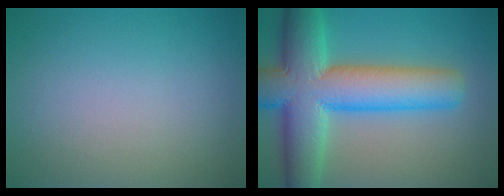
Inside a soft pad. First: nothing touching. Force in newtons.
{"total": 12.2, "press": 12.2, "slide": 0.6}